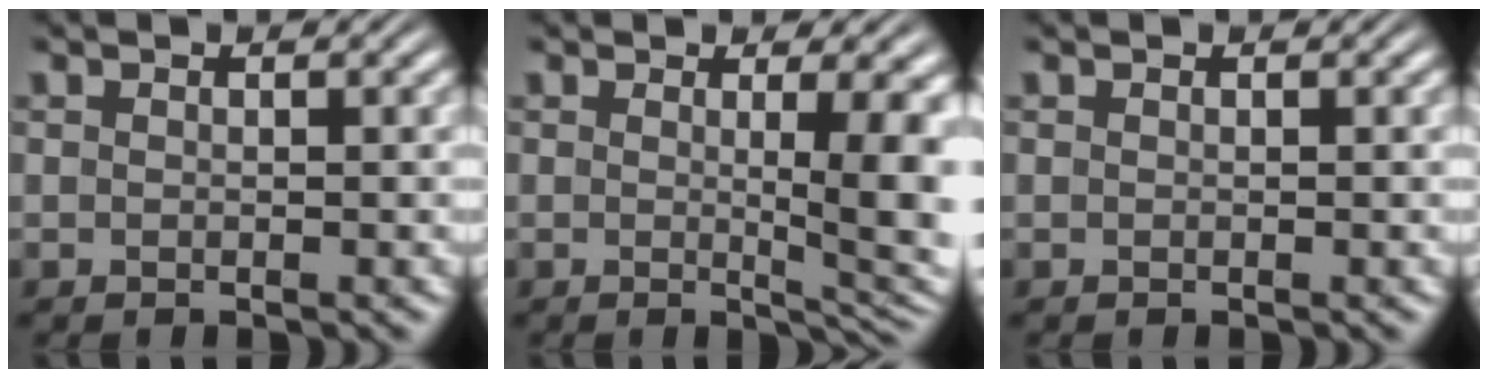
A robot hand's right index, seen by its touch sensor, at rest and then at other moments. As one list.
[{"total": 4.8, "force": [-0.3, 0.7, 4.8], "torque": [-0.060, -0.014, -0.002]}, {"total": 0.0}]